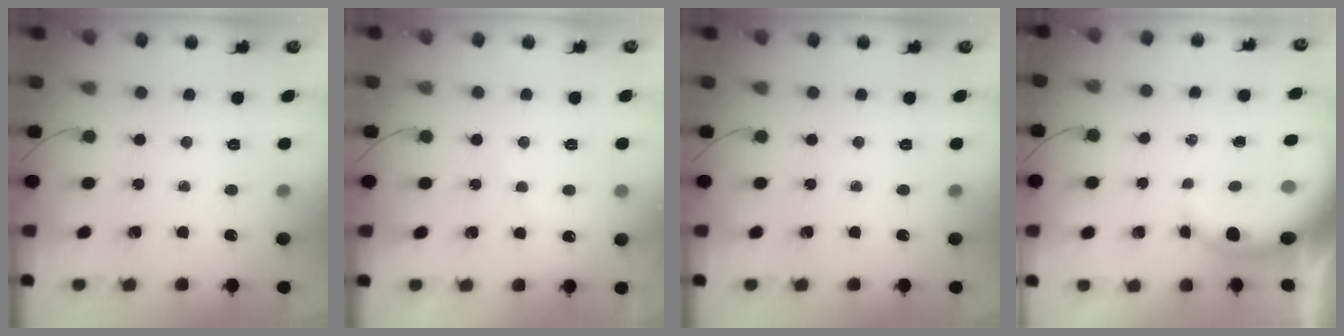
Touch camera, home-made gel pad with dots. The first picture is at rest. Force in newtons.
{"total": 5.0, "press": 5.0, "slide": 0.9}
{"total": 0.0}
{"total": 6.5, "press": 6.4, "slide": 1.3}